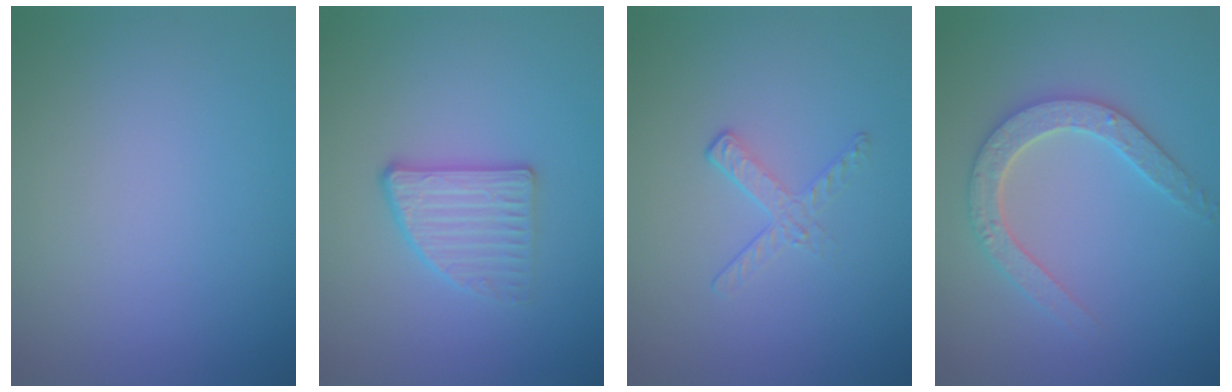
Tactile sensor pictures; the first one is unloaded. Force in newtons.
{"total": 2.7, "press": 2.4, "slide": 1.1}
{"total": 1.7, "press": 0.7, "slide": 1.5}
{"total": 3.2, "press": 3.1, "slide": 0.7}